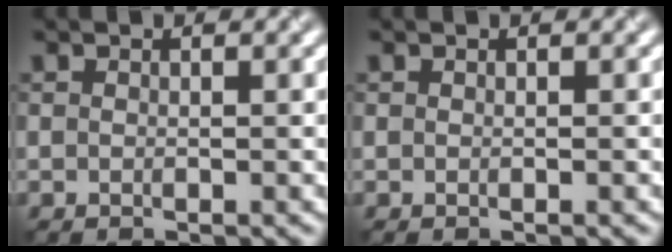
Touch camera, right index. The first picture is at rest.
{"total": 0.0}